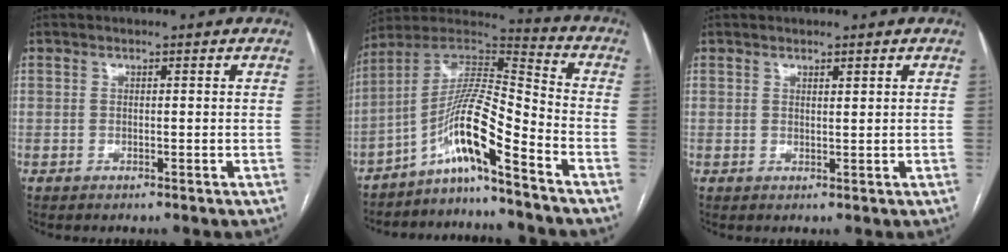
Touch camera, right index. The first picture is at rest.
{"total": 11.7, "force": [-7.5, -0.1, 9.0], "torque": [-0.172, 0.018, -0.141]}
{"total": 0.8, "force": [0.5, 0.1, 0.5], "torque": [-0.010, -0.003, 0.008]}